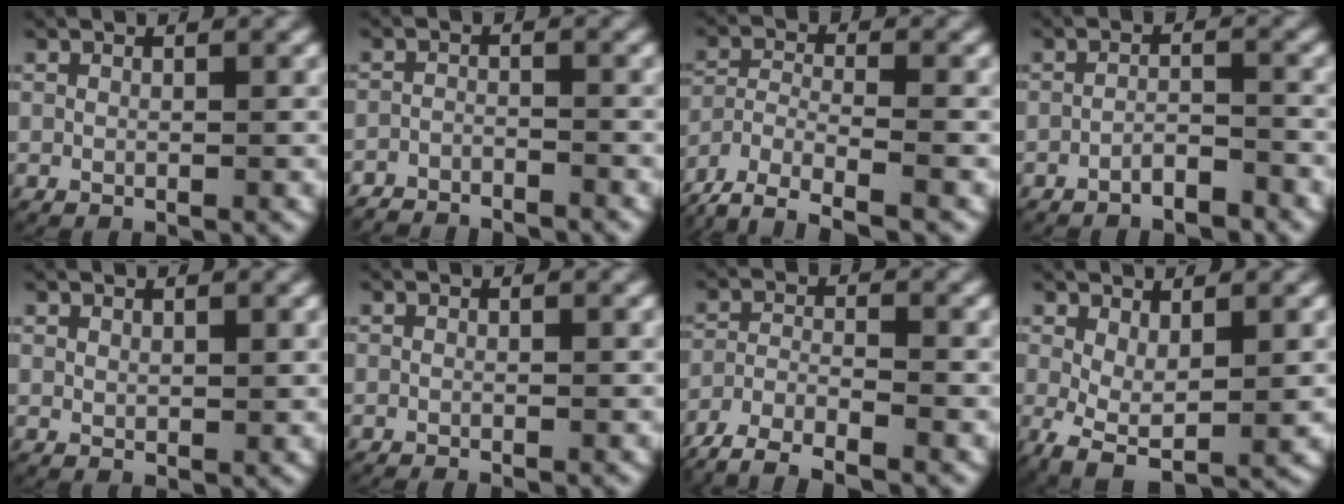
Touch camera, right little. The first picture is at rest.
{"total": 4.0, "force": [-3.9, 1.1, 0.2], "torque": [-0.002, -0.012, -0.068]}
{"total": 6.7, "force": [-4.3, 3.7, 3.5], "torque": [-0.078, -0.024, -0.064]}
{"total": 2.6, "force": [-2.4, 0.6, 0.7], "torque": [-0.008, -0.005, -0.045]}
{"total": 0.9, "force": [0.7, 0.3, 0.4], "torque": [-0.003, -0.004, 0.019]}
{"total": 0.7, "force": [-0.6, 0.0, 0.2], "torque": [-0.002, -0.001, -0.011]}
{"total": 6.7, "force": [-5.4, 2.9, 2.8], "torque": [-0.051, -0.017, -0.084]}
{"total": 4.2, "force": [-1.4, 2.3, 3.2], "torque": [-0.070, -0.031, -0.007]}